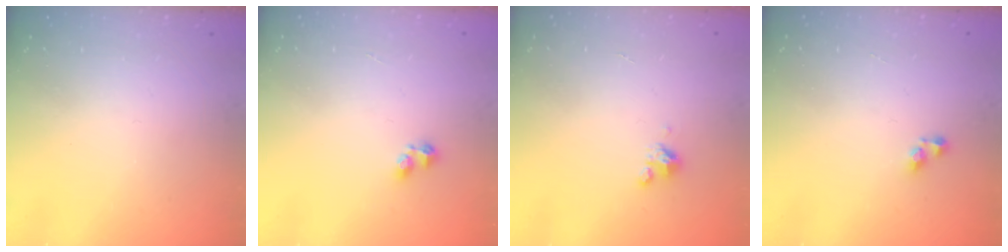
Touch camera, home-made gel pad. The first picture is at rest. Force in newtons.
{"total": 2.2, "press": 2.1, "slide": 0.7}
{"total": 3.4, "press": 3.4, "slide": 0.3}
{"total": 3.6, "press": 3.6, "slide": 0.1}